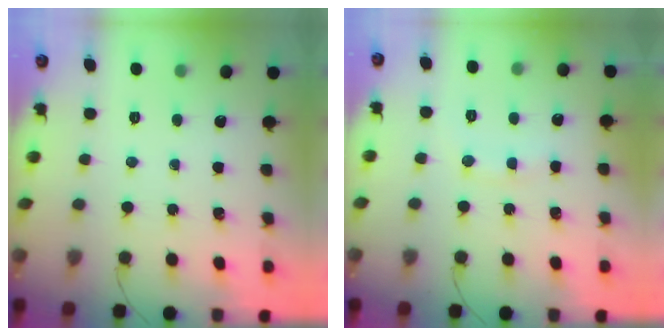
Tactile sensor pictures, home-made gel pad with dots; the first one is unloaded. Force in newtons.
{"total": 6.7, "press": 6.6, "slide": 1.2}